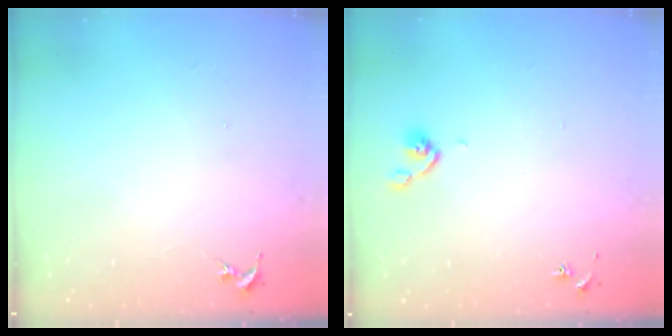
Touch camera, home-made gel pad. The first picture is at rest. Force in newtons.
{"total": 4.6, "press": 4.5, "slide": 0.9}